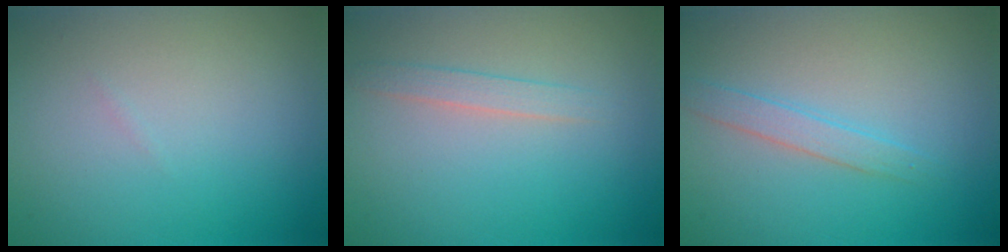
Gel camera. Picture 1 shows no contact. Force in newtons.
{"total": 1.4, "press": 1.4, "slide": 0.1}
{"total": 1.7, "press": 1.7, "slide": 0.1}